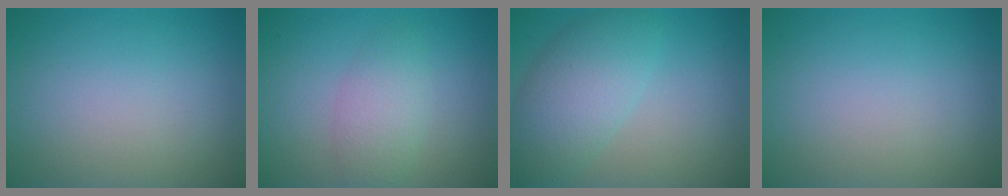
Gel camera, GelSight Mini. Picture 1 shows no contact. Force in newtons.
{"total": 3.0, "press": 3.0, "slide": 0.2}
{"total": 5.5, "press": 5.5, "slide": 0.1}
{"total": 0.0}